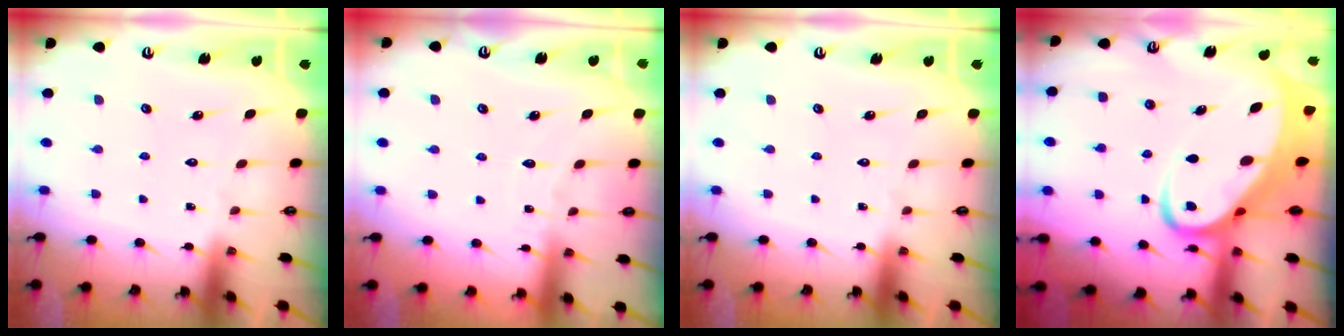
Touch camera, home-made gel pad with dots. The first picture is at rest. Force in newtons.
{"total": 2.9, "press": 2.9, "slide": 0.3}
{"total": 0.0}
{"total": 7.0, "press": 6.9, "slide": 0.9}